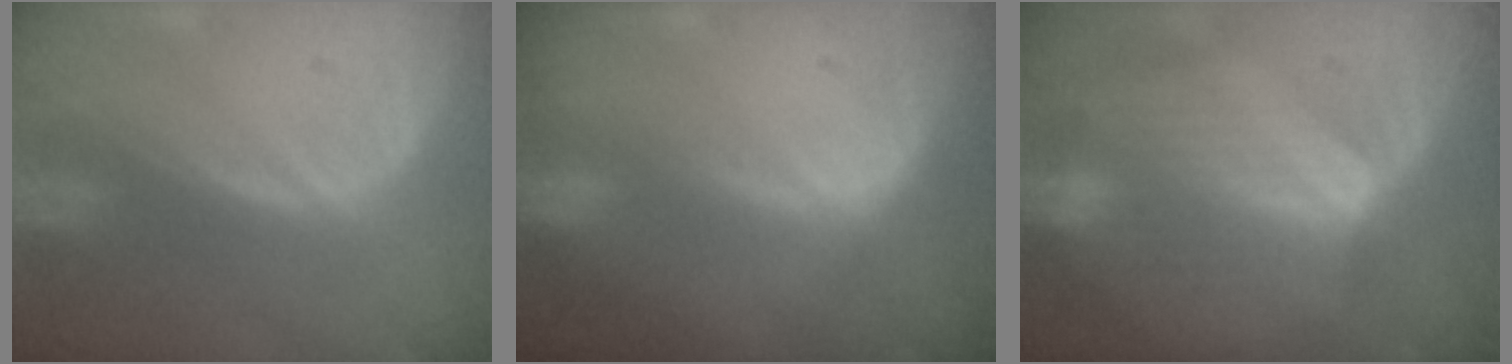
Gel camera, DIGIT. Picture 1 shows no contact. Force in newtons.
{"total": 1.1, "press": 0.7, "slide": 0.9}
{"total": 7.4, "press": 6.6, "slide": 3.2}